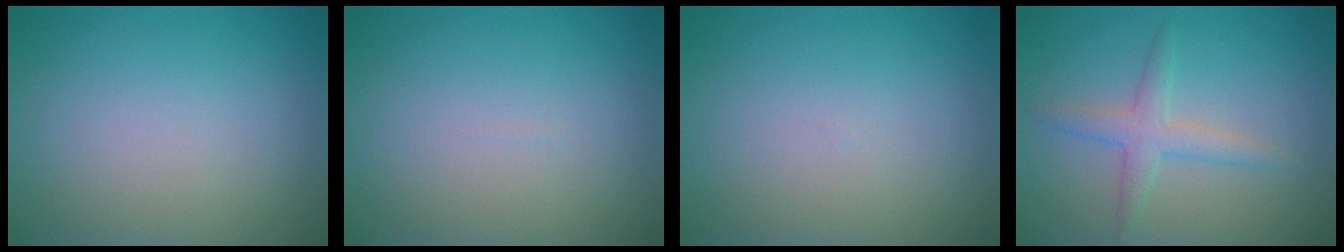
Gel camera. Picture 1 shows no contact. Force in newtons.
{"total": 0.0}
{"total": 0.0}
{"total": 2.5, "press": 2.5, "slide": 0.1}